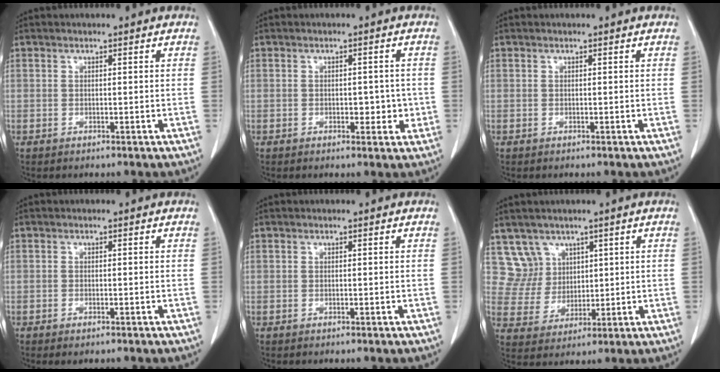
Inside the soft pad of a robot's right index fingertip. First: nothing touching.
{"total": 3.2, "force": [-0.4, 2.0, 2.4], "torque": [-0.022, 0.005, -0.001]}
{"total": 0.0}
{"total": 1.1, "force": [-0.8, 0.3, 0.8], "torque": [-0.014, -0.002, -0.009]}
{"total": 0.0}
{"total": 6.1, "force": [3.7, 4.8, -0.5], "torque": [0.009, 0.010, 0.083]}